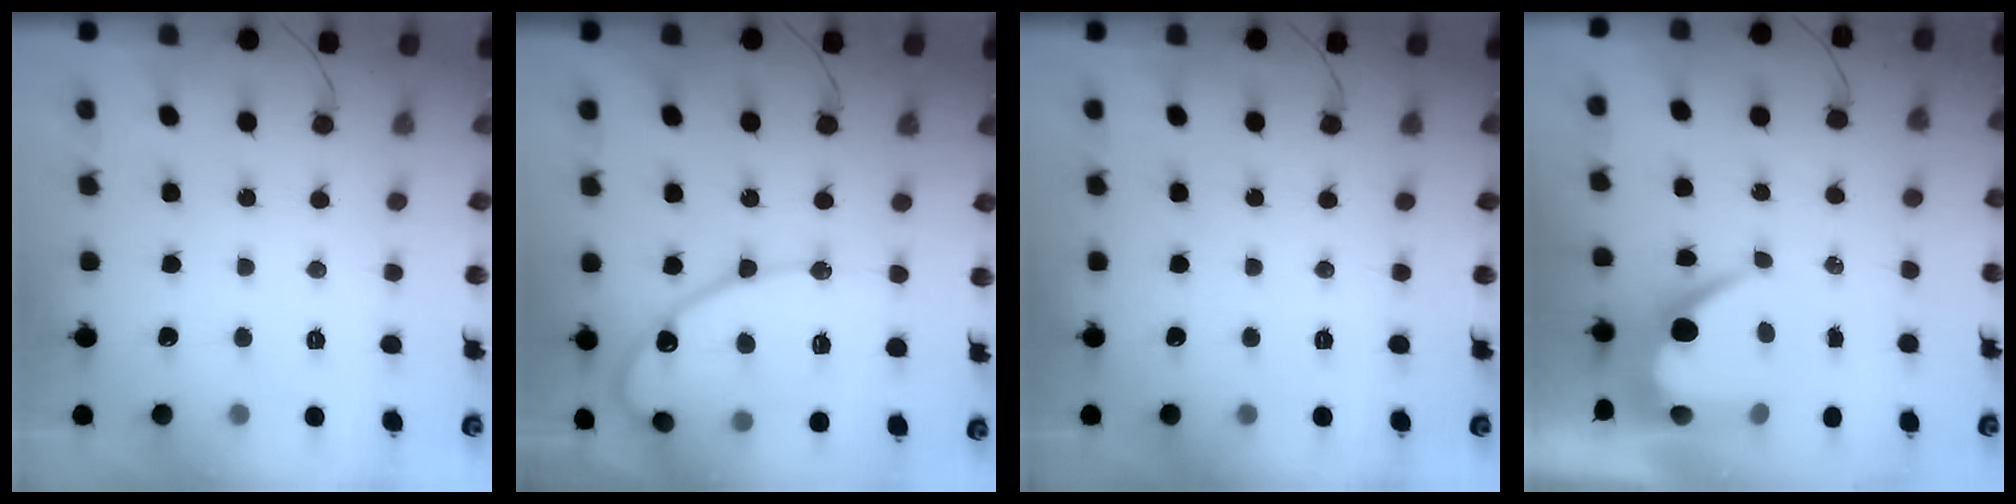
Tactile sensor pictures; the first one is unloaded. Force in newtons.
{"total": 15.3, "press": 15.2, "slide": 1.2}
{"total": 0.0}
{"total": 9.3, "press": 9.3, "slide": 0.6}